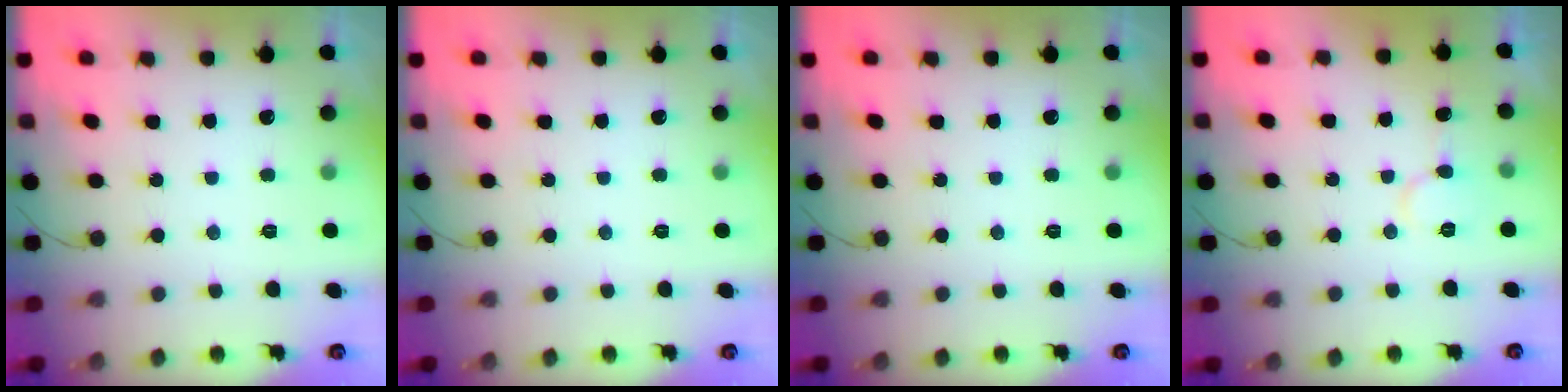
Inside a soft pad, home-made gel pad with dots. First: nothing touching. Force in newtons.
{"total": 0.0}
{"total": 0.0}
{"total": 6.1, "press": 6.1, "slide": 0.2}